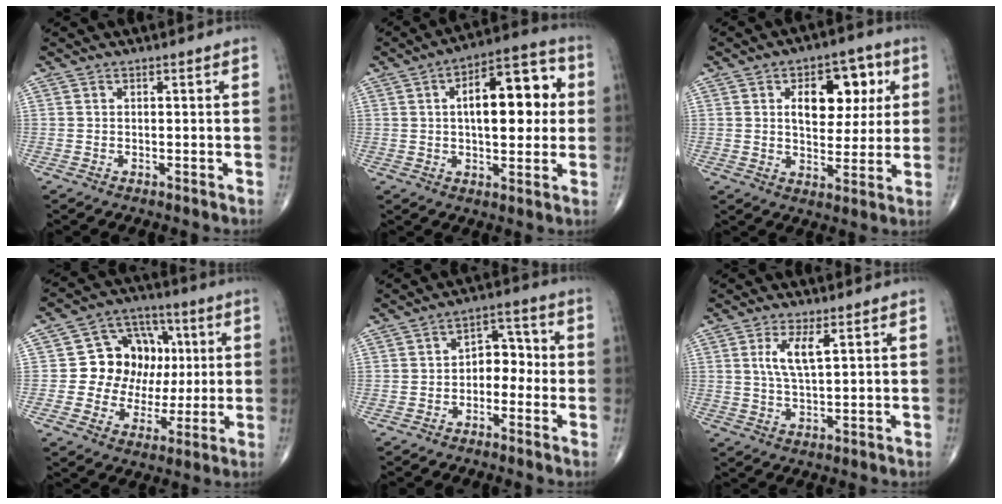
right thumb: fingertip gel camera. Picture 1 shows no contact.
{"total": 15.8, "force": [2.5, 7.2, 13.8], "torque": [-0.174, 0.021, 0.032]}
{"total": 12.8, "force": [3.8, 7.5, 9.7], "torque": [-0.092, -0.003, 0.056]}
{"total": 13.8, "force": [1.7, 11.5, 7.4], "torque": [-0.058, 0.017, 0.032]}
{"total": 6.1, "force": [-1.3, 4.2, 4.2], "torque": [-0.032, 0.035, -0.034]}
{"total": 5.4, "force": [2.0, 1.5, 4.8], "torque": [-0.101, -0.009, 0.044]}